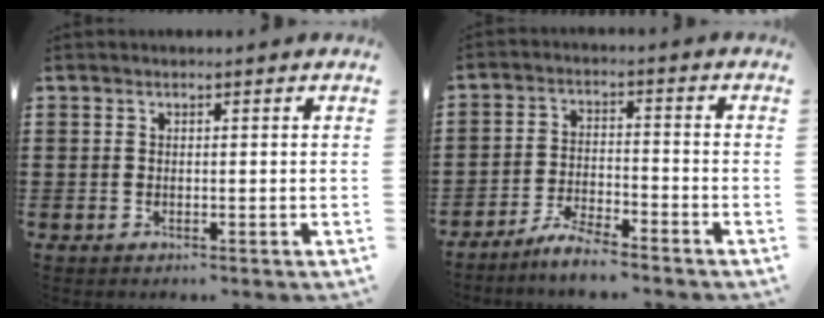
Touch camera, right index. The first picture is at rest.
{"total": 4.6, "force": [-4.4, 0.2, 1.3], "torque": [-0.031, 0.005, -0.088]}